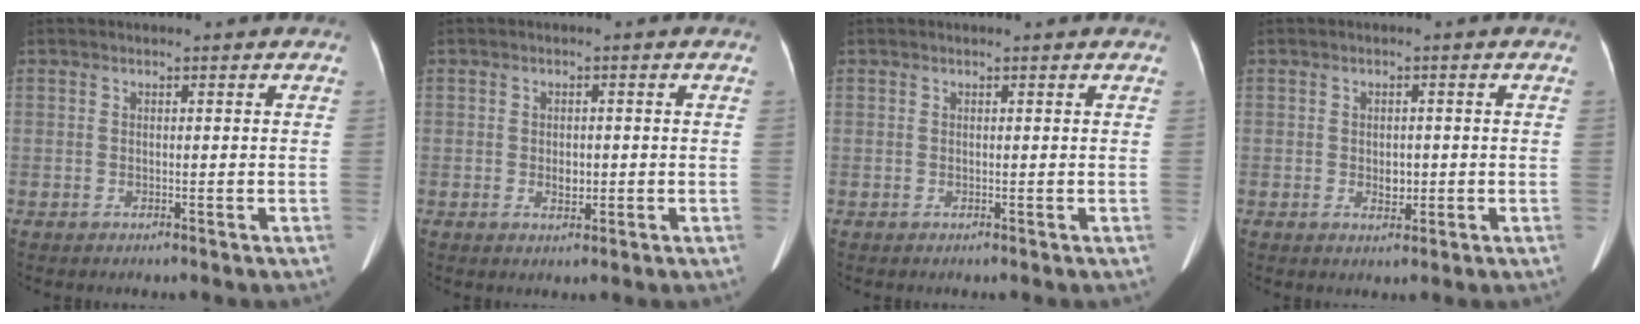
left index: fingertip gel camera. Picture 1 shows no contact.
{"total": 2.0, "force": [-0.3, 1.3, 1.5], "torque": [-0.026, -0.001, -0.002]}
{"total": 0.9, "force": [0.9, 0.0, 0.2], "torque": [-0.008, 0.005, 0.011]}
{"total": 2.1, "force": [-0.3, 1.5, 1.5], "torque": [-0.025, -0.001, -0.001]}